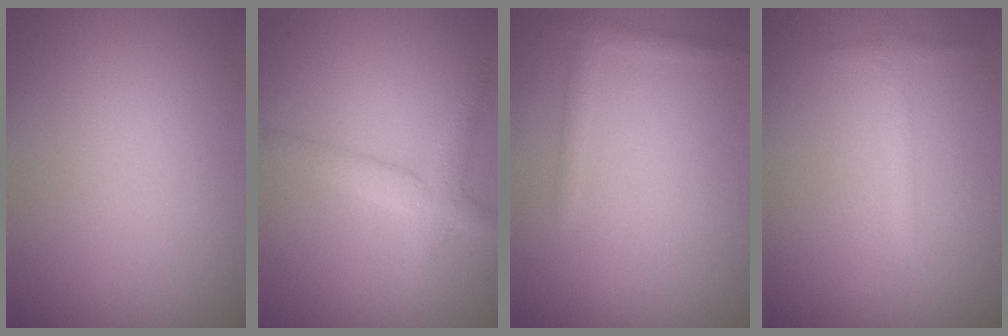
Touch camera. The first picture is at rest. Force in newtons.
{"total": 2.8, "press": 2.7, "slide": 0.3}
{"total": 1.2, "press": 1.2, "slide": 0.1}
{"total": 1.1, "press": 1.1, "slide": 0.1}